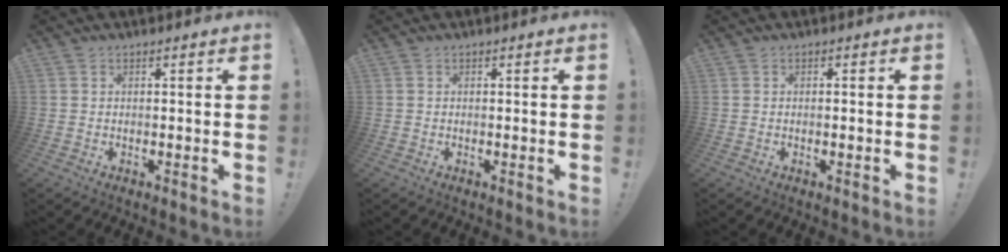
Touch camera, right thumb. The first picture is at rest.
{"total": 0.0}
{"total": 0.6, "force": [-0.3, 0.1, 0.5], "torque": [-0.008, 0.000, -0.006]}